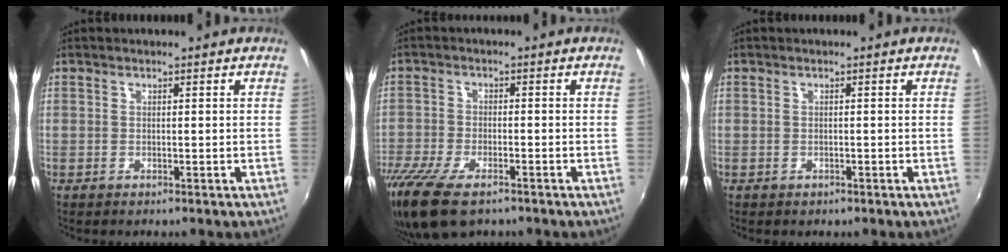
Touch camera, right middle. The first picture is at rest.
{"total": 11.5, "force": [-8.1, 4.4, 6.9], "torque": [-0.170, -0.042, -0.152]}
{"total": 0.8, "force": [-0.4, 0.7, 0.1], "torque": [-0.002, -0.004, -0.004]}